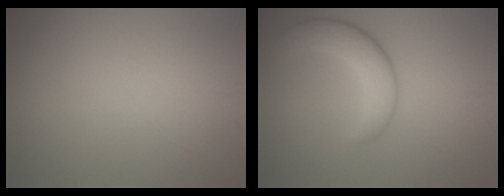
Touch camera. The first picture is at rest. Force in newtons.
{"total": 3.8, "press": 3.8, "slide": 0.2}